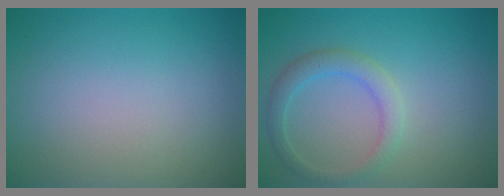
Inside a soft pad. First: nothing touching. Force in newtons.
{"total": 2.5, "press": 2.5, "slide": 0.0}